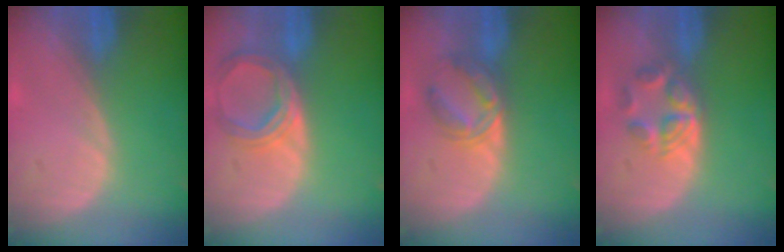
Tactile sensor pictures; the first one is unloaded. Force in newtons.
{"total": 6.9, "press": 6.3, "slide": 2.6}
{"total": 5.5, "press": 5.4, "slide": 1.1}
{"total": 6.0, "press": 5.0, "slide": 3.3}